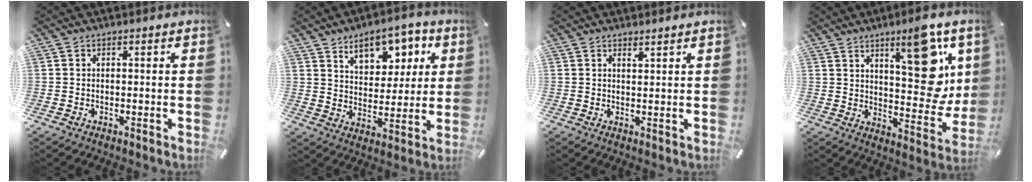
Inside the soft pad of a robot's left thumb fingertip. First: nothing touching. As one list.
[{"total": 10.3, "force": [6.3, 6.4, 5.0], "torque": [-0.069, -0.028, 0.108]}, {"total": 1.3, "force": [1.3, 0.0, 0.2], "torque": [-0.004, -0.004, 0.025]}, {"total": 18.4, "force": [8.8, 7.9, 14.2], "torque": [-0.158, -0.059, 0.135]}]